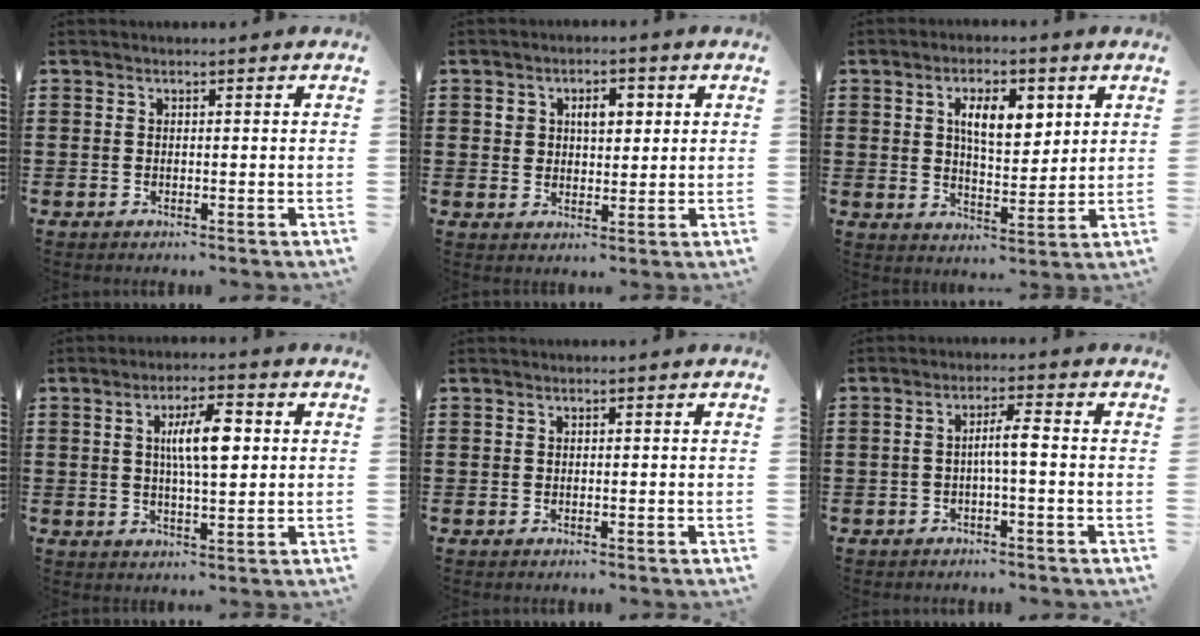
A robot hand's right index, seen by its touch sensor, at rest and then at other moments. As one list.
[{"total": 4.0, "force": [1.3, 2.8, 2.6], "torque": [-0.046, 0.009, 0.015]}, {"total": 7.3, "force": [2.7, 3.3, 5.9], "torque": [-0.100, 0.001, 0.040]}, {"total": 7.4, "force": [1.5, 2.3, 6.9], "torque": [-0.128, 0.007, 0.021]}, {"total": 0.0}, {"total": 3.5, "force": [-0.6, 0.3, 3.4], "torque": [-0.063, 0.002, -0.014]}]